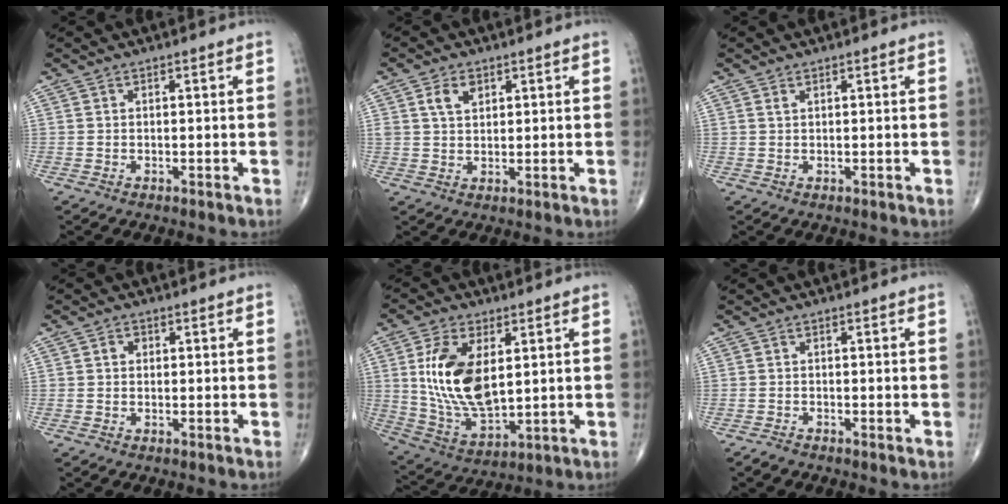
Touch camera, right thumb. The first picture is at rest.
{"total": 4.1, "force": [1.9, 2.7, 2.5], "torque": [-0.036, -0.007, 0.037]}
{"total": 0.6, "force": [0.4, 0.2, 0.3], "torque": [-0.007, 0.002, 0.010]}
{"total": 1.5, "force": [0.3, 1.3, 0.7], "torque": [-0.003, 0.003, 0.003]}
{"total": 15.9, "force": [3.2, 8.5, 13.1], "torque": [-0.242, -0.019, 0.072]}
{"total": 0.9, "force": [-0.7, 0.4, 0.6], "torque": [-0.014, -0.004, -0.016]}